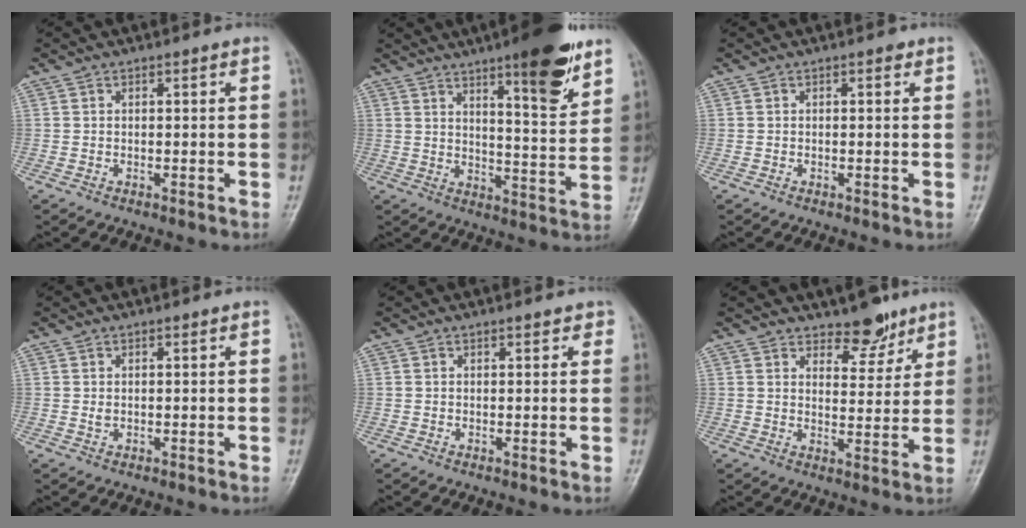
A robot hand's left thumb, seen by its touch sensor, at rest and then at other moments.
{"total": 14.2, "force": [9.0, 2.9, 10.6], "torque": [-0.130, -0.056, 0.133]}
{"total": 0.6, "force": [0.3, 0.4, 0.3], "torque": [0.001, 0.000, 0.000]}
{"total": 0.8, "force": [0.4, 0.5, 0.5], "torque": [-0.005, -0.003, 0.008]}
{"total": 1.6, "force": [1.2, 0.8, 0.6], "torque": [0.006, -0.002, 0.010]}
{"total": 6.4, "force": [5.1, 3.1, 2.5], "torque": [-0.004, -0.039, 0.079]}